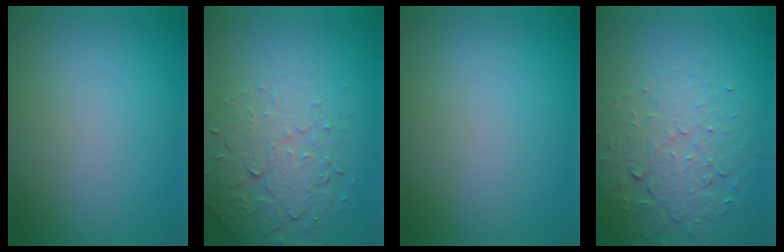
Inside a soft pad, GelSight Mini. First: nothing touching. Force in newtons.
{"total": 5.0, "press": 3.4, "slide": 3.7}
{"total": 0.0}
{"total": 5.5, "press": 3.7, "slide": 4.1}